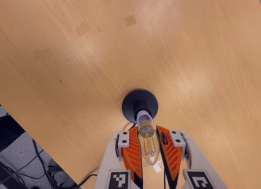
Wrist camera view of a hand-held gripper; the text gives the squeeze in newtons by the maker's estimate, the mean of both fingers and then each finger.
{"total": 20.5, "left": 22.1, "right": 18.9}